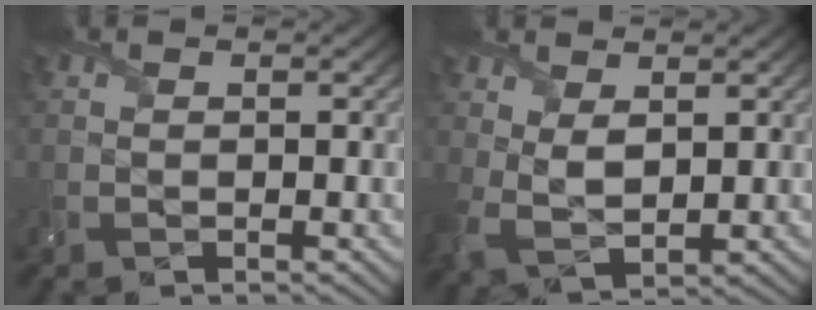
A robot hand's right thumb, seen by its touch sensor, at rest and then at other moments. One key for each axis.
{"total": 4.7, "fx": 1.6, "fy": 2.5, "fz": 3.7, "tx": -0.099, "ty": -0.003, "tz": 0.033}